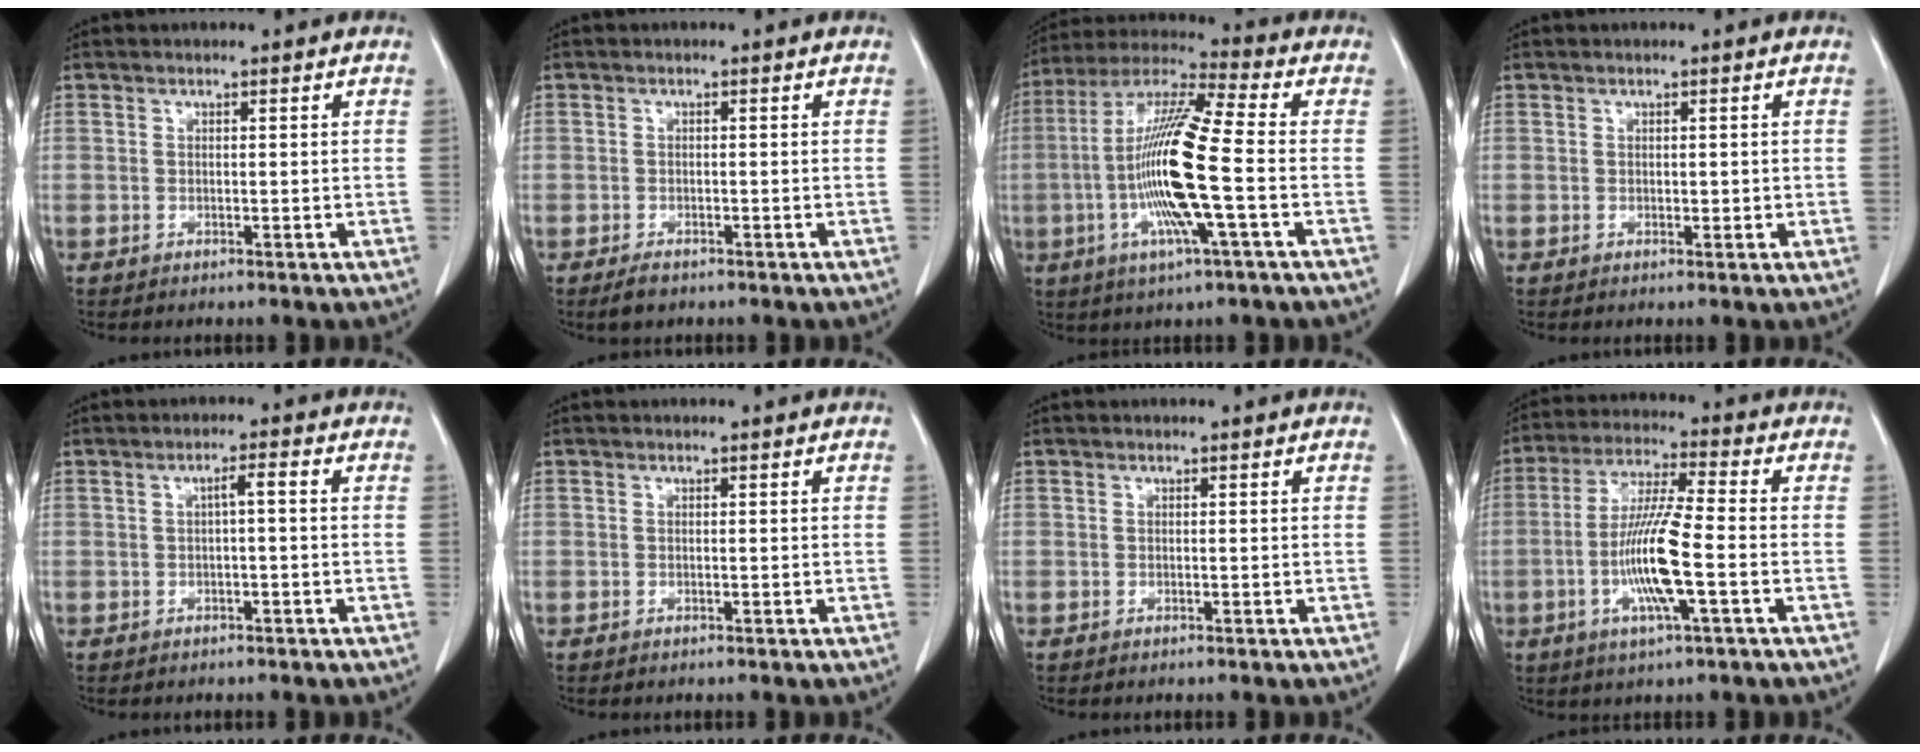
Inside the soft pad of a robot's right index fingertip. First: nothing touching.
{"total": 1.9, "force": [-1.3, 1.0, 0.9], "torque": [-0.020, -0.001, -0.019]}
{"total": 16.1, "force": [-2.9, 0.5, 15.8], "torque": [-0.321, -0.005, -0.064]}
{"total": 1.0, "force": [0.0, 0.6, 0.7], "torque": [-0.009, -0.001, 0.001]}
{"total": 2.1, "force": [0.1, 0.2, 2.1], "torque": [-0.034, 0.006, 0.001]}
{"total": 0.0}
{"total": 0.0}
{"total": 11.6, "force": [-2.8, 0.4, 11.2], "torque": [-0.222, -0.009, -0.059]}